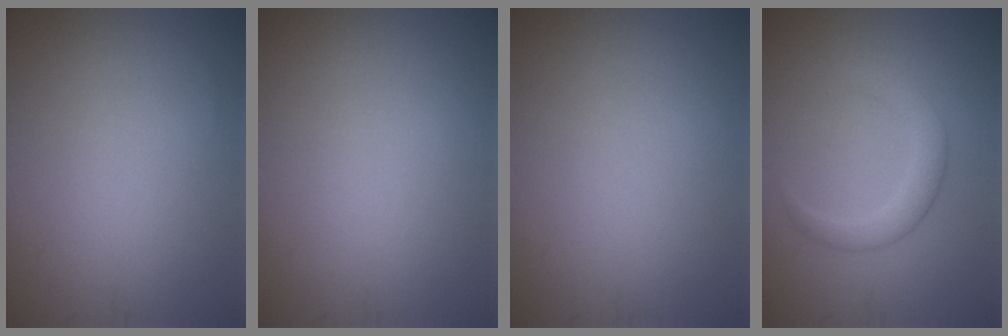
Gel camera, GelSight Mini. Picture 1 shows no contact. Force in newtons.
{"total": 0.0}
{"total": 0.0}
{"total": 2.6, "press": 2.6, "slide": 0.1}